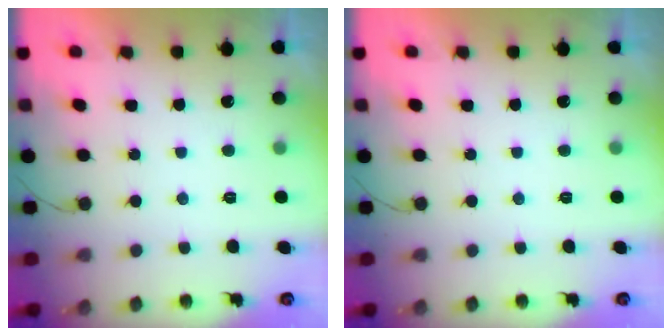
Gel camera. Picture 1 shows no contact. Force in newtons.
{"total": 0.0}